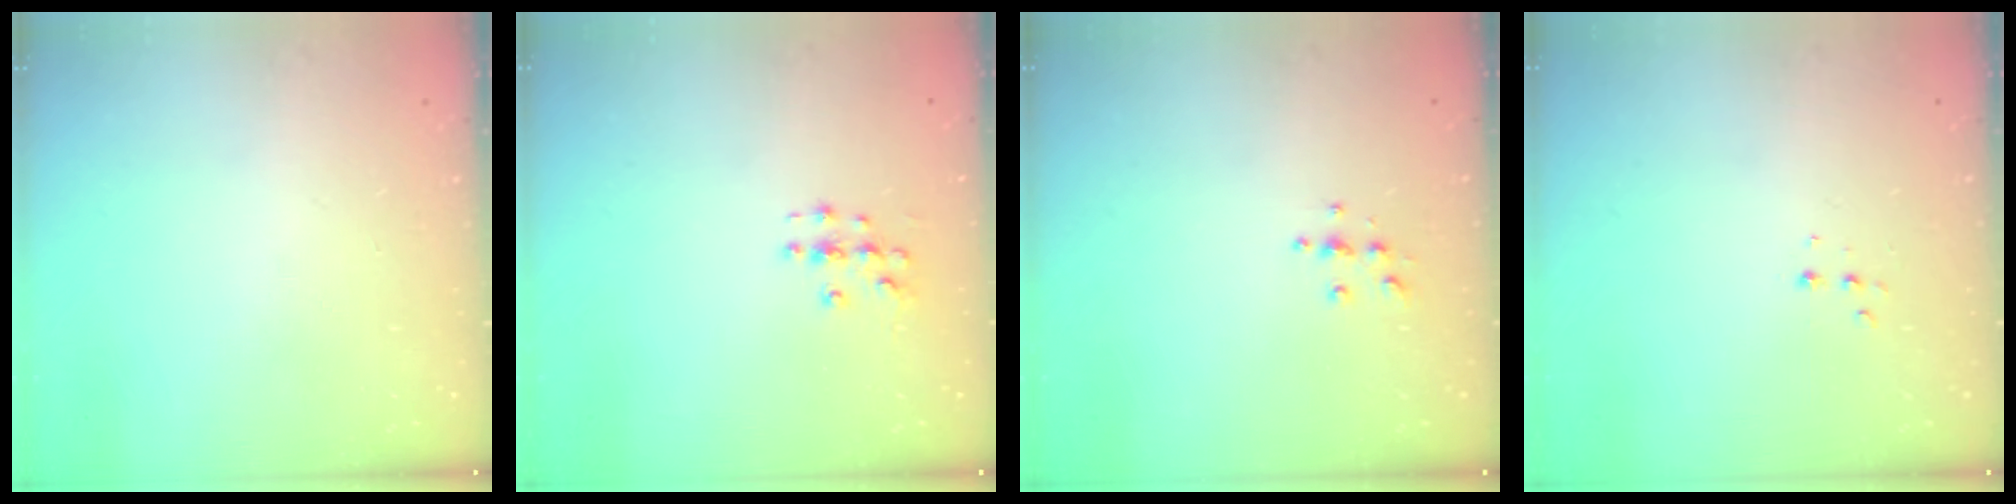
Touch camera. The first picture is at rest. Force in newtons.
{"total": 3.4, "press": 3.4, "slide": 0.2}
{"total": 4.9, "press": 4.9, "slide": 0.5}
{"total": 4.1, "press": 4.0, "slide": 0.8}